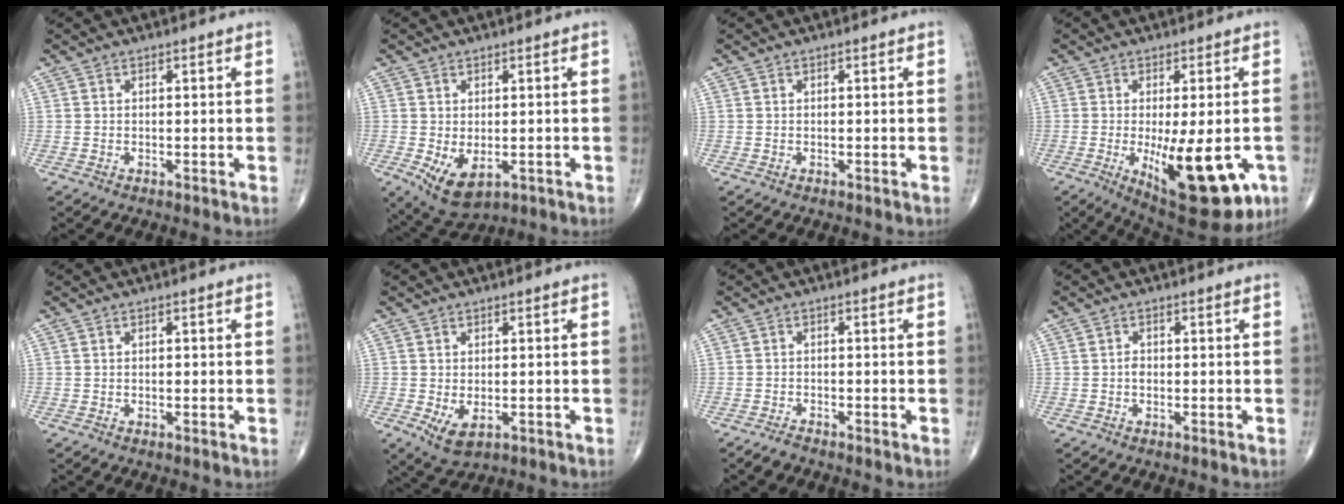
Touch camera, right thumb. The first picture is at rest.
{"total": 6.7, "force": [-1.5, 3.8, 5.3], "torque": [-0.085, -0.009, -0.009]}
{"total": 0.0}
{"total": 17.4, "force": [-5.0, 6.4, 15.4], "torque": [-0.188, -0.021, -0.052]}
{"total": 0.6, "force": [0.0, 0.3, 0.5], "torque": [-0.010, -0.001, 0.000]}
{"total": 4.5, "force": [-1.1, 2.6, 3.6], "torque": [-0.062, -0.009, -0.007]}
{"total": 1.6, "force": [-1.5, 0.4, 0.6], "torque": [-0.017, 0.000, -0.029]}
{"total": 1.2, "force": [-0.2, 0.9, 0.8], "torque": [-0.009, 0.003, -0.005]}